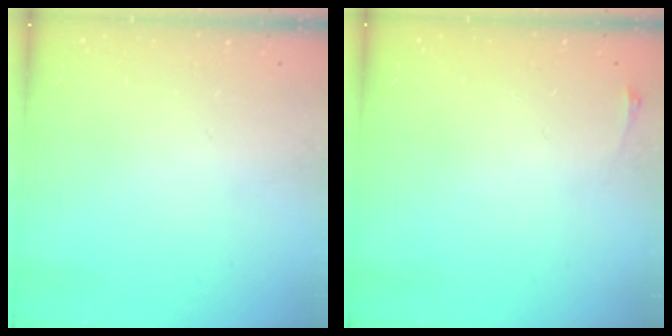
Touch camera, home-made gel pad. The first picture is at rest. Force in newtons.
{"total": 2.8, "press": 2.1, "slide": 1.9}